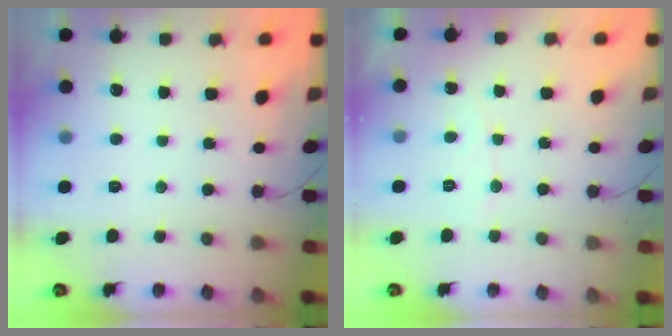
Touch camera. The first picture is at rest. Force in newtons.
{"total": 3.6, "press": 3.6, "slide": 0.2}